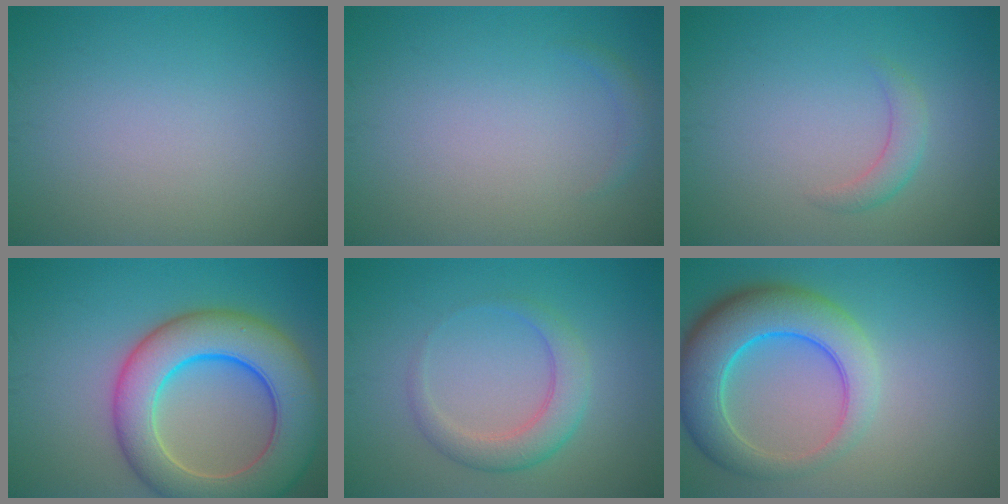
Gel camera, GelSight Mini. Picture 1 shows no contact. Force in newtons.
{"total": 0.8, "press": 0.8, "slide": 0.1}
{"total": 1.7, "press": 1.7, "slide": 0.1}
{"total": 10.8, "press": 10.8, "slide": 0.3}
{"total": 3.3, "press": 3.3, "slide": 0.2}
{"total": 7.9, "press": 7.9, "slide": 0.3}